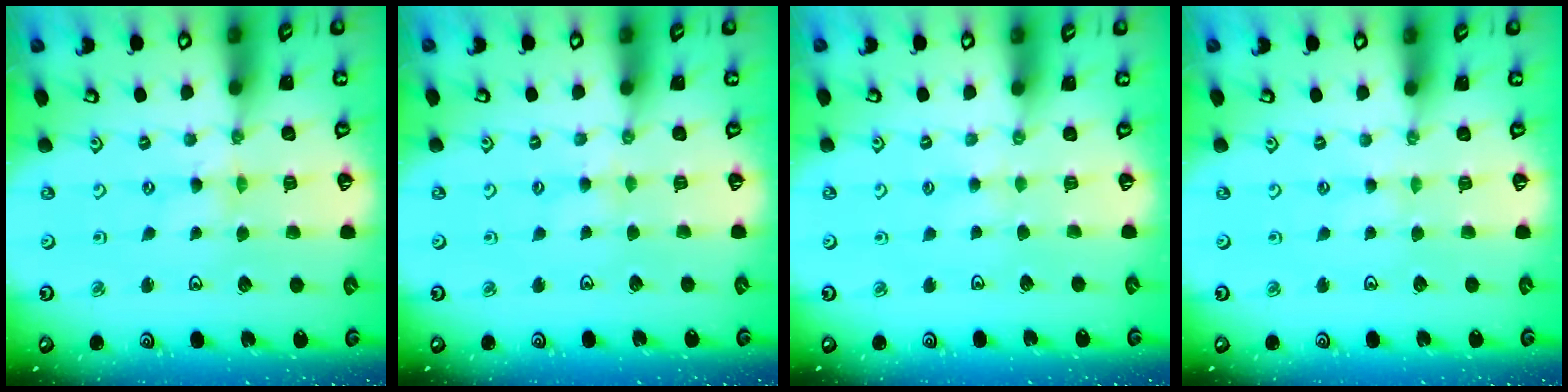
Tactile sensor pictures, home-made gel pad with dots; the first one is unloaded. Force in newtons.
{"total": 2.0, "press": 2.0, "slide": 0.2}
{"total": 2.0, "press": 1.9, "slide": 0.4}
{"total": 1.0, "press": 1.0, "slide": 0.2}